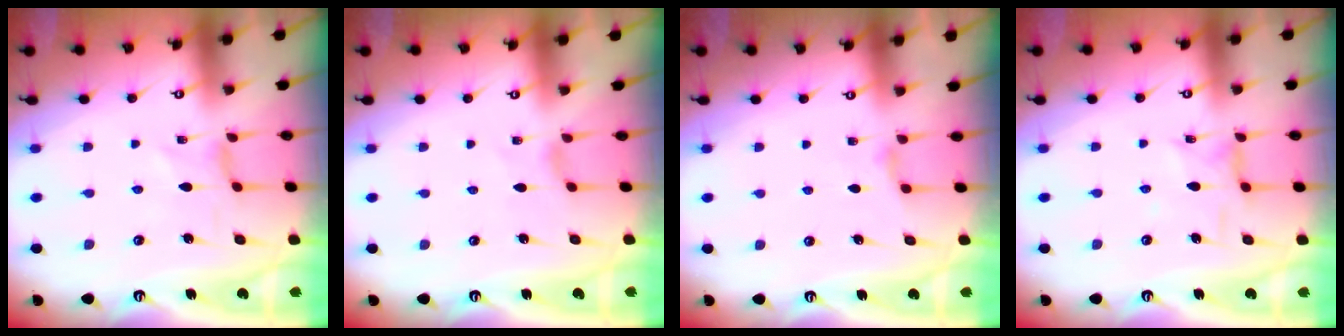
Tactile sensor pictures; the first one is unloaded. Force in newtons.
{"total": 0.7, "press": 0.6, "slide": 0.3}
{"total": 2.3, "press": 2.3, "slide": 0.4}
{"total": 2.5, "press": 2.5, "slide": 0.4}